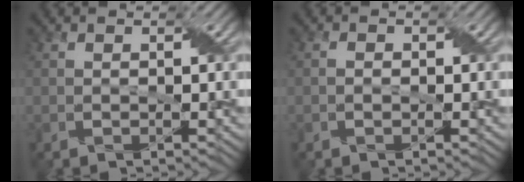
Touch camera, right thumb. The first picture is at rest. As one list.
[{"total": 0.8, "force": [-0.2, 0.6, 0.5], "torque": [-0.009, -0.001, -0.002]}]